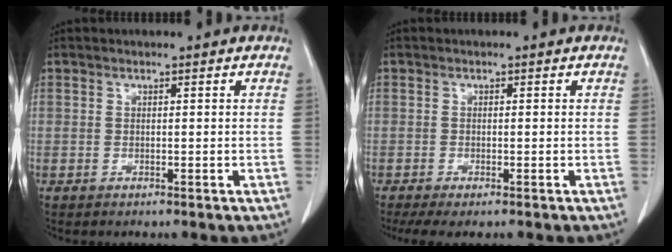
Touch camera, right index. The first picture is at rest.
{"total": 4.4, "force": [-3.3, 0.7, 2.8], "torque": [-0.046, -0.013, -0.053]}